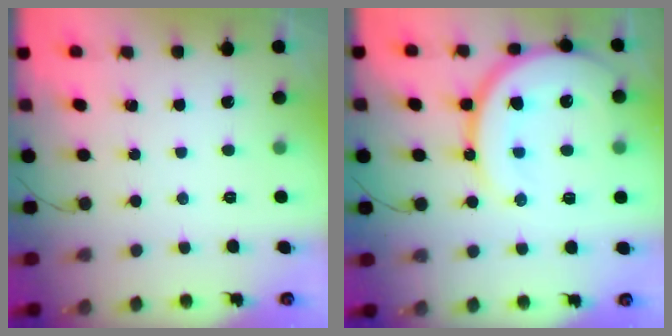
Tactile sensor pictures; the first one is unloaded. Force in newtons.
{"total": 17.8, "press": 17.7, "slide": 1.8}